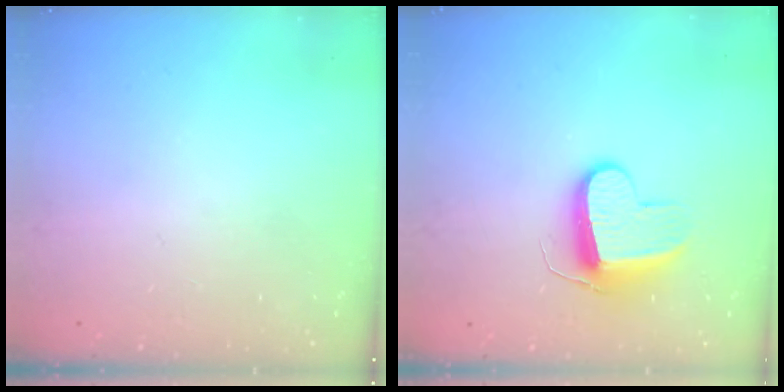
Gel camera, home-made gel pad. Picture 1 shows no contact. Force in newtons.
{"total": 9.4, "press": 9.4, "slide": 0.2}